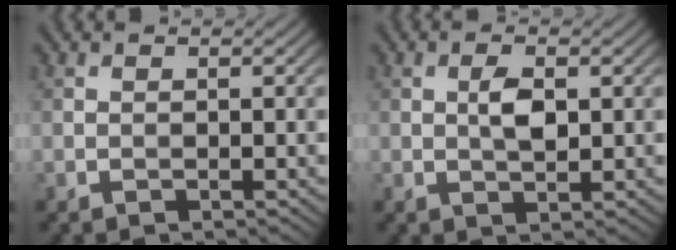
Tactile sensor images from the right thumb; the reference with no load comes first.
{"total": 3.0, "force": [0.4, 1.3, 2.6], "torque": [-0.052, 0.000, 0.007]}